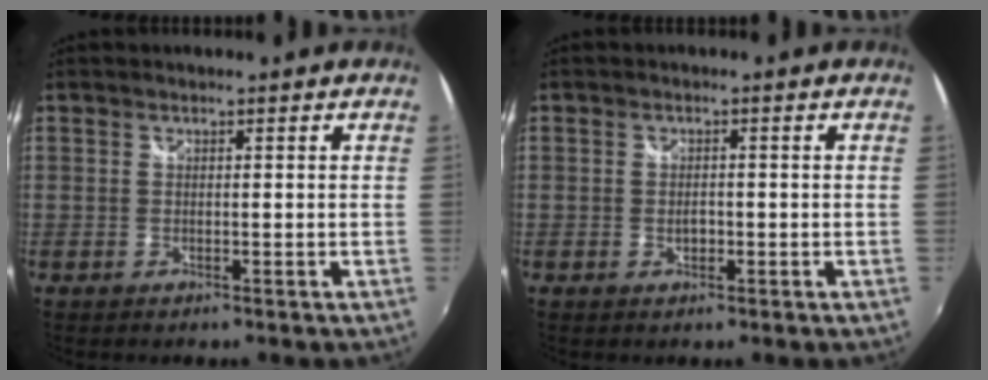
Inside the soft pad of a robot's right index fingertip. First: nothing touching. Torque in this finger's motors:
{"motor_torque": [0.14, -0.13, 0.07, 0.02]}